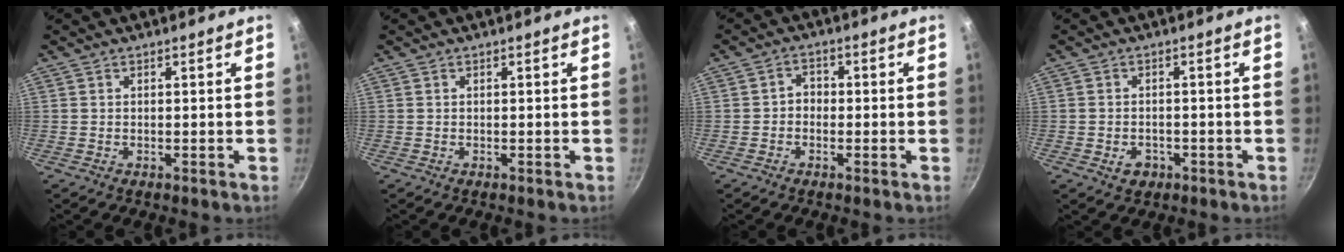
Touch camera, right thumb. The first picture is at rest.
{"total": 0.0}
{"total": 2.7, "force": [-0.6, 2.2, 1.4], "torque": [-0.008, 0.013, -0.016]}
{"total": 3.1, "force": [-1.3, 2.4, 1.5], "torque": [-0.016, 0.014, -0.010]}